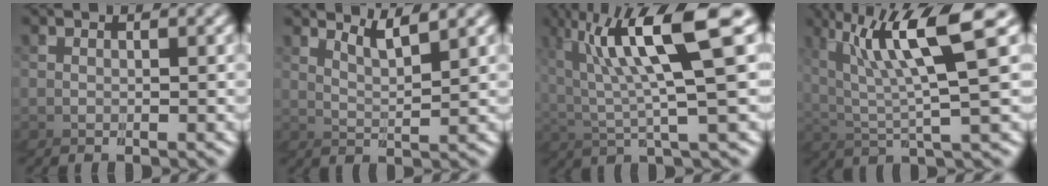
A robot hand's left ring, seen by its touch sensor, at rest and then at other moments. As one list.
[{"total": 5.0, "force": [4.0, -2.1, -2.2], "torque": [-0.006, 0.017, 0.056]}, {"total": 7.9, "force": [4.3, 1.5, 6.4], "torque": [-0.142, 0.038, 0.062]}, {"total": 6.3, "force": [4.7, 0.5, 4.1], "torque": [-0.110, 0.037, 0.064]}]